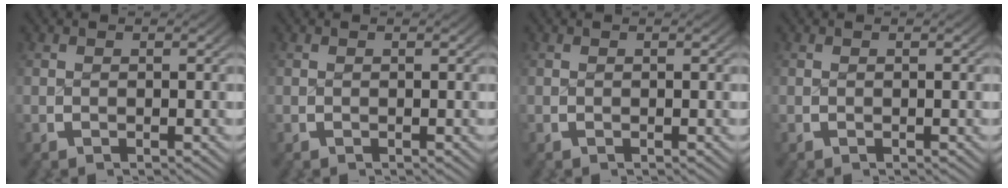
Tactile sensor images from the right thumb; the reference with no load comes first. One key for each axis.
{"total": 0.0}
{"total": 0.0}
{"total": 0.0}